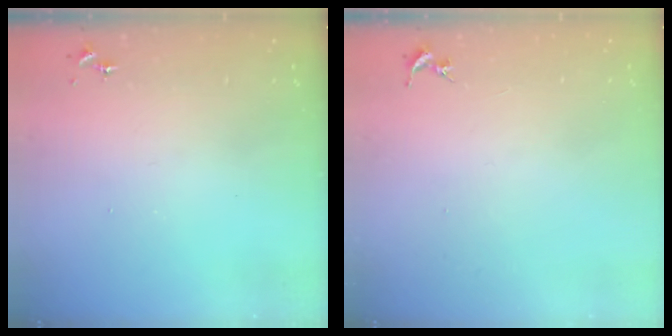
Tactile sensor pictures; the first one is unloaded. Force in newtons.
{"total": 0.0}